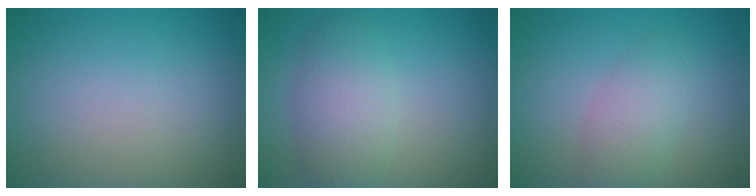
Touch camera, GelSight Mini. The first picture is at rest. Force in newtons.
{"total": 4.4, "press": 4.4, "slide": 0.1}
{"total": 2.9, "press": 2.9, "slide": 0.1}